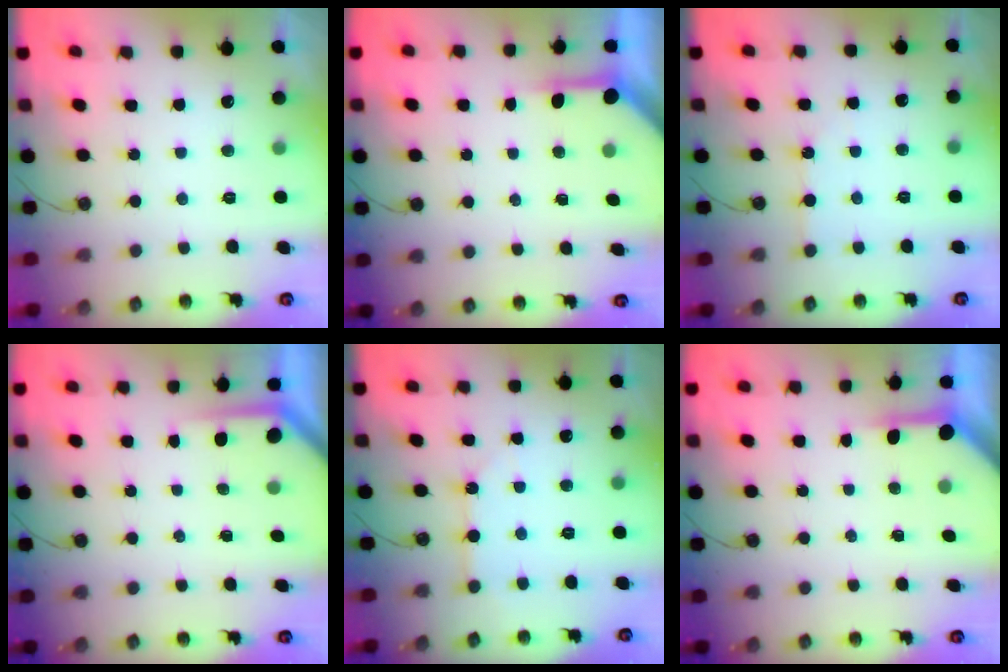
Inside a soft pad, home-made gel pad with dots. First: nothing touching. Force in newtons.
{"total": 3.9, "press": 3.9, "slide": 0.4}
{"total": 2.0, "press": 1.9, "slide": 0.3}
{"total": 2.7, "press": 2.7, "slide": 0.4}
{"total": 3.9, "press": 3.9, "slide": 0.4}
{"total": 3.9, "press": 3.9, "slide": 0.3}